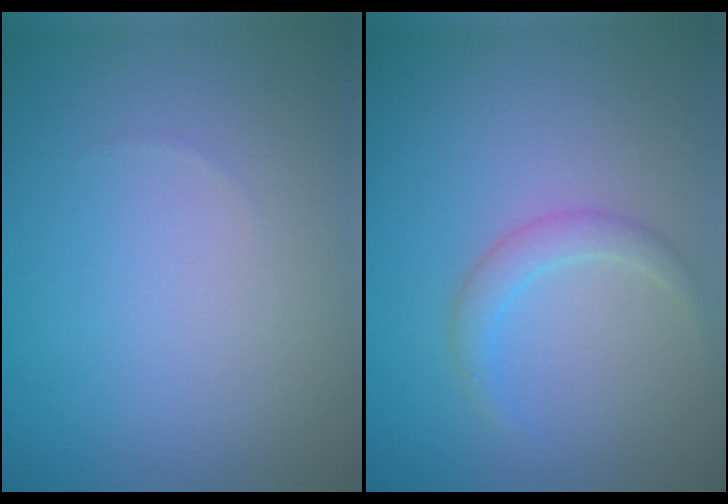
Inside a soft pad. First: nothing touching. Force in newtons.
{"total": 1.7, "press": 1.7, "slide": 0.1}